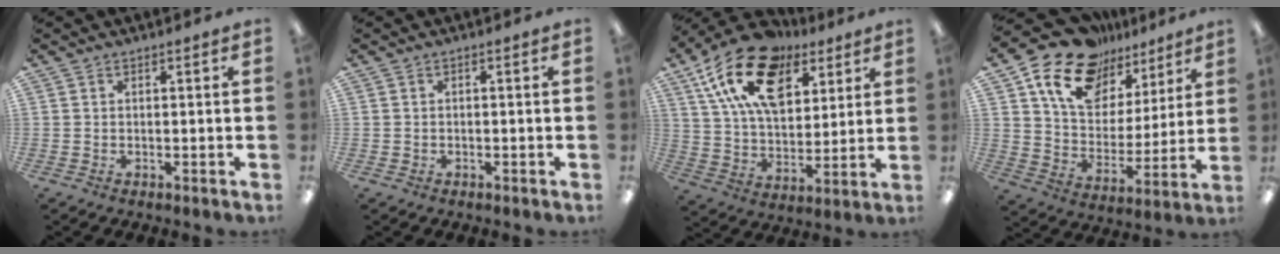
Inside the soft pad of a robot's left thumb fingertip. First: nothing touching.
{"total": 0.0}
{"total": 20.1, "force": [10.8, 11.9, 12.1], "torque": [-0.217, -0.037, 0.197]}
{"total": 16.9, "force": [11.5, 10.5, 6.7], "torque": [-0.140, -0.071, 0.213]}